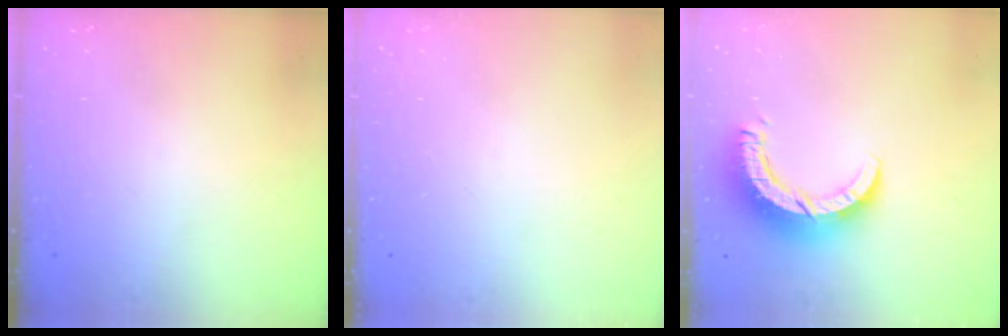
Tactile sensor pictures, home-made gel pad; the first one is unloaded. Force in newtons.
{"total": 0.0}
{"total": 10.3, "press": 10.2, "slide": 1.0}